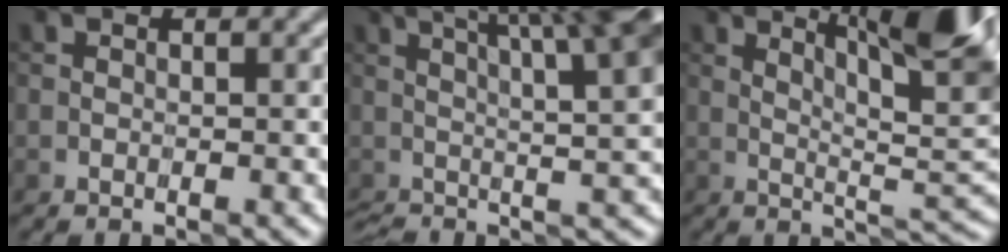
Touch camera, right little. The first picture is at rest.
{"total": 12.6, "force": [3.9, 3.4, 11.5], "torque": [-0.127, 0.030, 0.054]}
{"total": 10.7, "force": [4.5, 2.5, 9.4], "torque": [-0.120, 0.008, 0.070]}